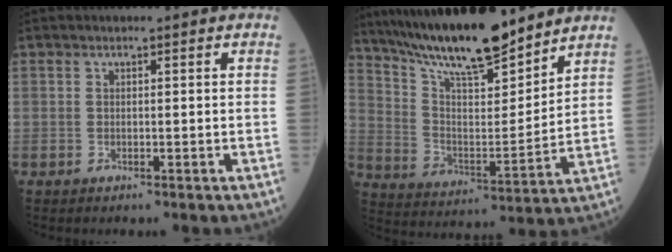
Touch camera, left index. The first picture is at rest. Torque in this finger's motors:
{"motor_torque": [0.57, -0.49, 0.42, 0.20]}